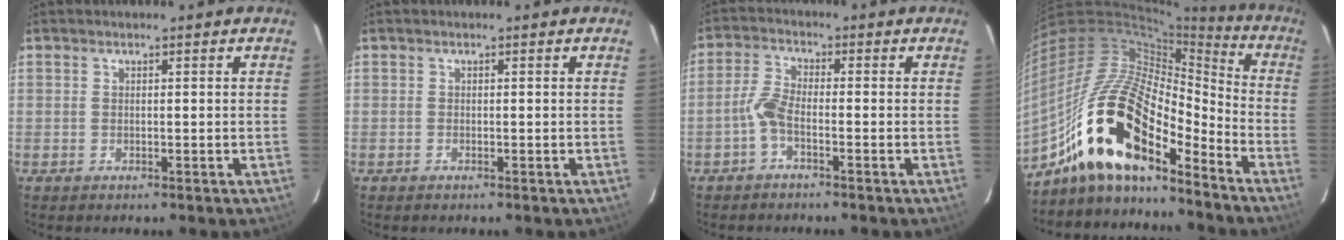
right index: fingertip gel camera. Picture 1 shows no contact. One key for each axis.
{"total": 0.0}
{"total": 3.5, "fx": -1.9, "fy": 0.9, "fz": 2.8, "tx": -0.069, "ty": 0.009, "tz": -0.041}
{"total": 22.1, "fx": -14.5, "fy": 8.1, "fz": 14.6, "tx": -0.278, "ty": -0.017, "tz": -0.283}